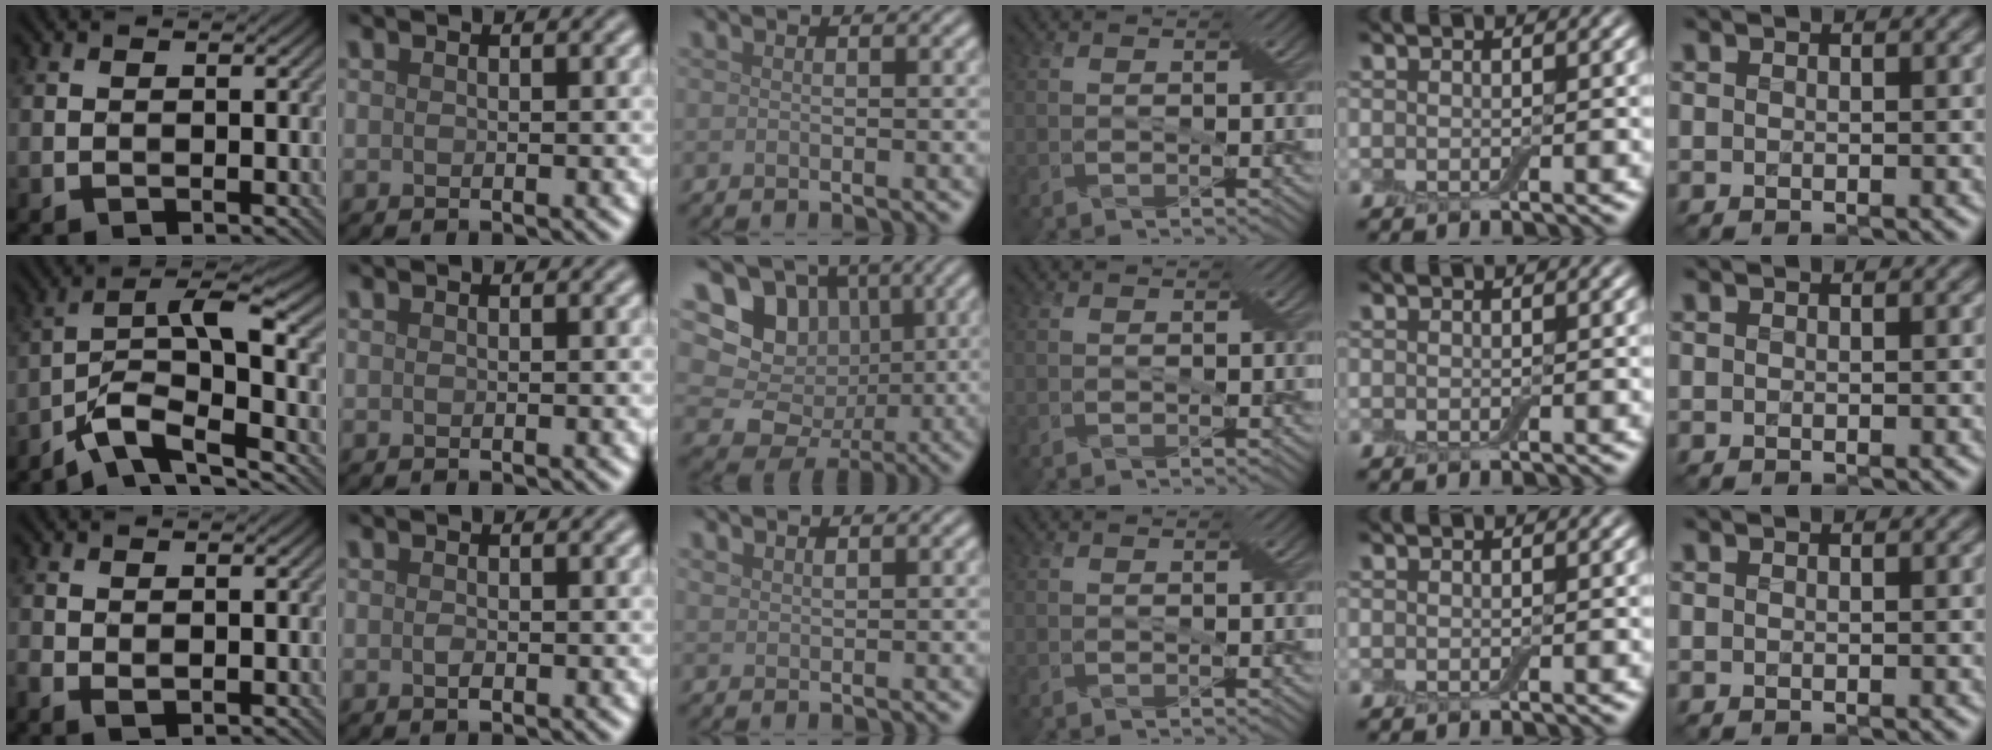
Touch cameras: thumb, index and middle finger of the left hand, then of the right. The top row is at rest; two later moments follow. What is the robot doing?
{"motion": "cut", "object": "aluminum foil"}